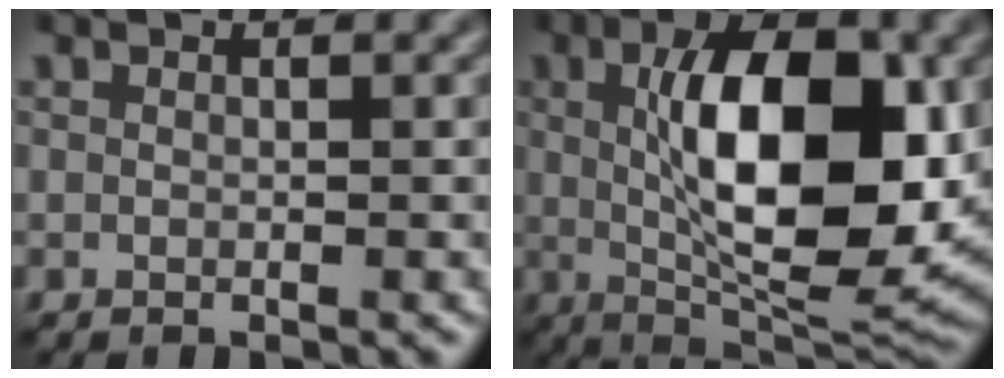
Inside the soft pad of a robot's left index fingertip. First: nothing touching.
{"total": 12.4, "force": [1.1, 5.3, 11.2], "torque": [-0.168, 0.002, 0.020]}